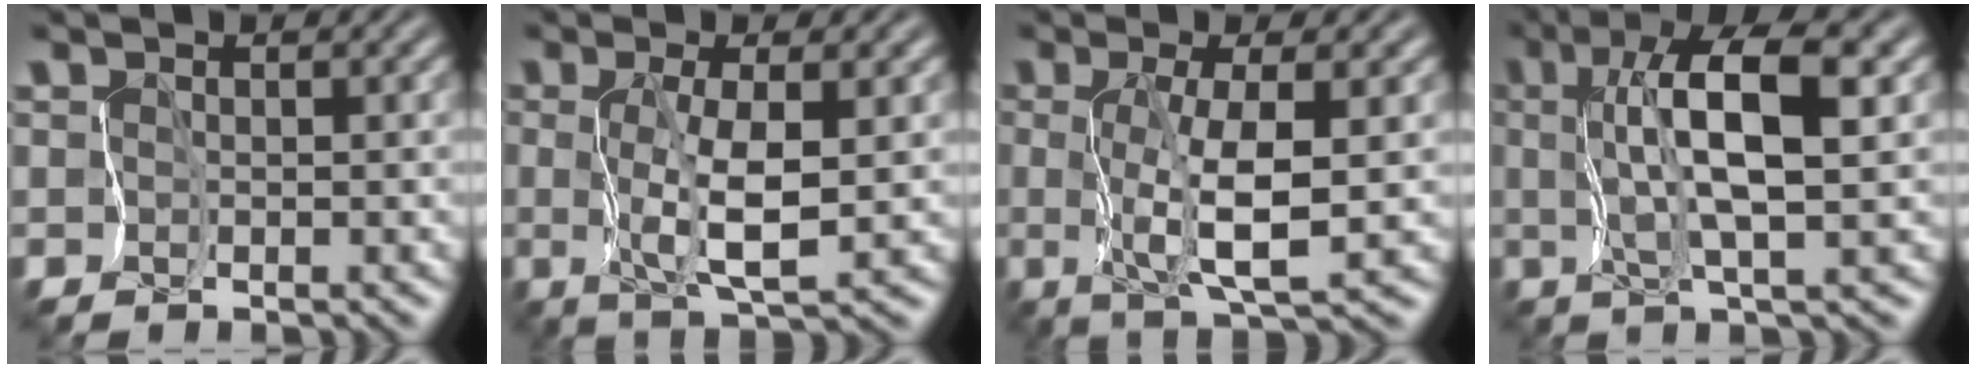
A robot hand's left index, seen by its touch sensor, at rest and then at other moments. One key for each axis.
{"total": 3.9, "fx": 0.2, "fy": 0.3, "fz": 3.9, "tx": -0.083, "ty": -0.005, "tz": 0.006}
{"total": 4.6, "fx": 0.1, "fy": 0.3, "fz": 4.6, "tx": -0.091, "ty": -0.006, "tz": 0.004}
{"total": 7.3, "fx": 1.6, "fy": 1.4, "fz": 6.9, "tx": -0.122, "ty": 0.009, "tz": 0.025}